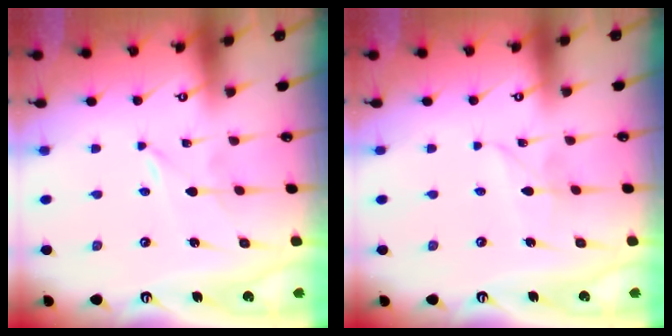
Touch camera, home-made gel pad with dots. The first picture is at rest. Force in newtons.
{"total": 2.4, "press": 2.4, "slide": 0.2}